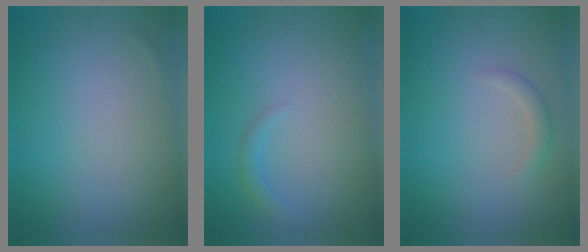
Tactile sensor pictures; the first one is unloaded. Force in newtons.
{"total": 1.0, "press": 1.0, "slide": 0.1}
{"total": 1.3, "press": 1.3, "slide": 0.1}